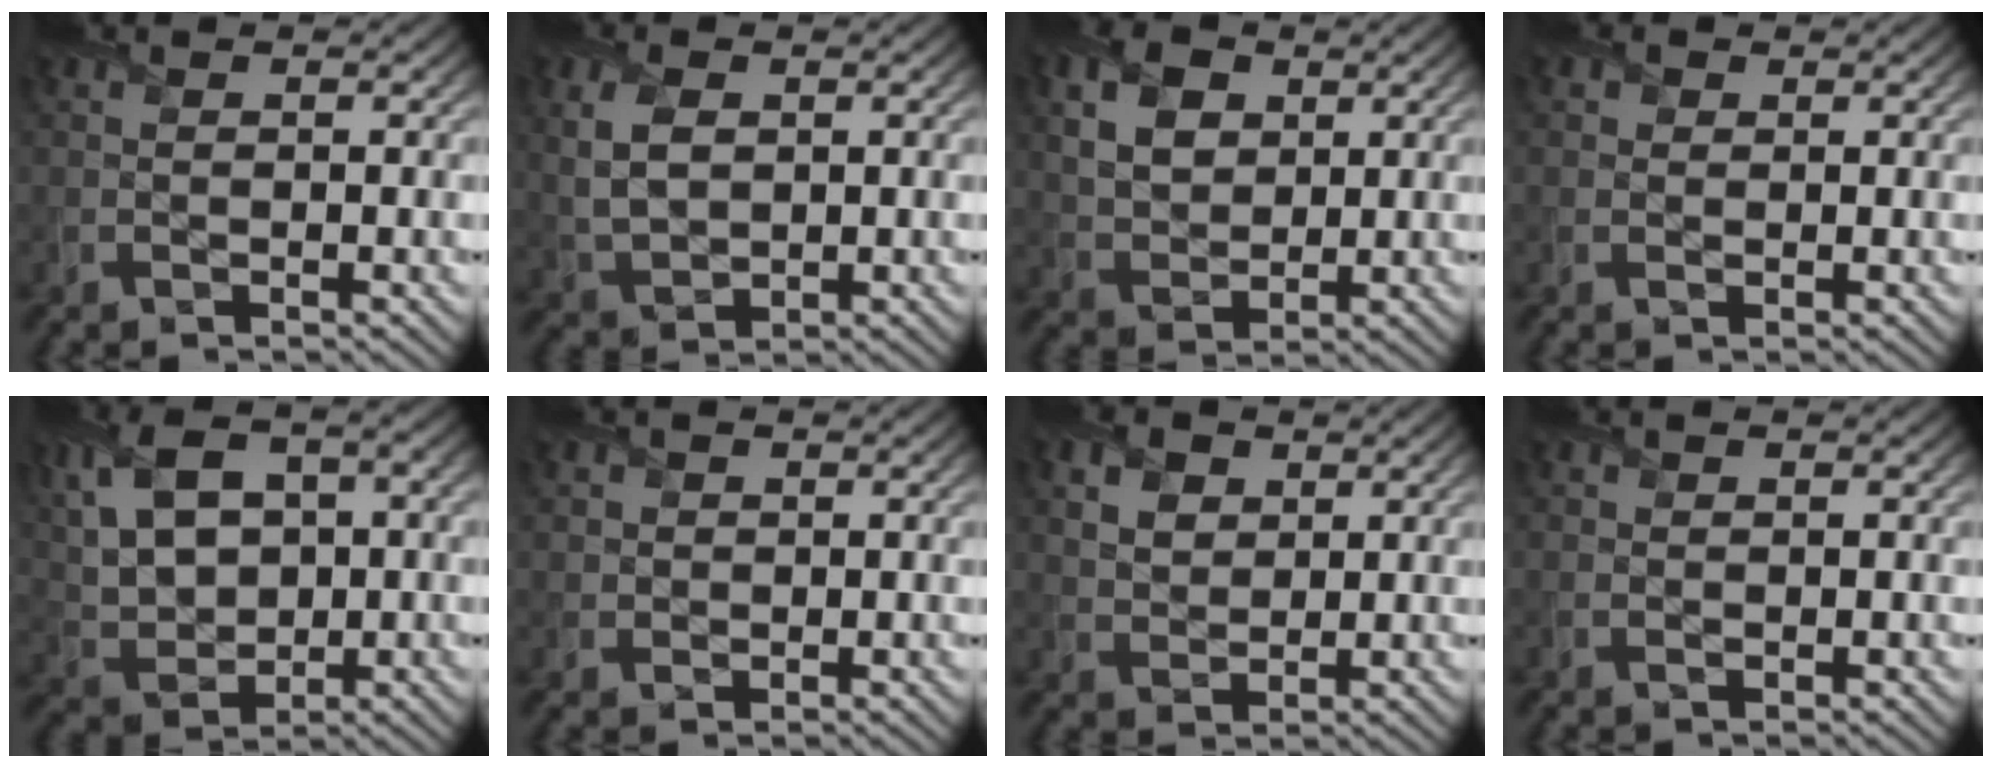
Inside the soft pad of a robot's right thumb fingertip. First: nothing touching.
{"total": 5.3, "force": [1.2, 3.5, 3.8], "torque": [-0.101, 0.002, 0.025]}
{"total": 6.6, "force": [2.5, 4.6, 4.0], "torque": [-0.102, 0.005, 0.042]}
{"total": 1.4, "force": [0.6, 1.2, 0.3], "torque": [-0.004, -0.003, 0.006]}
{"total": 11.1, "force": [2.3, 7.3, 8.0], "torque": [-0.198, 0.006, 0.045]}
{"total": 2.0, "force": [0.6, 1.9, 0.3], "torque": [-0.014, -0.008, 0.012]}
{"total": 4.2, "force": [2.0, 3.0, 2.2], "torque": [-0.057, -0.001, 0.035]}
{"total": 0.6, "force": [0.3, 0.5, 0.1], "torque": [-0.002, -0.004, 0.005]}